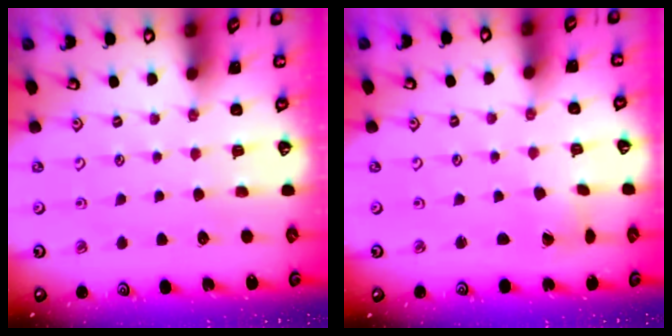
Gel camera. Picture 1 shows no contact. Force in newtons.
{"total": 0.7, "press": 0.7, "slide": 0.1}